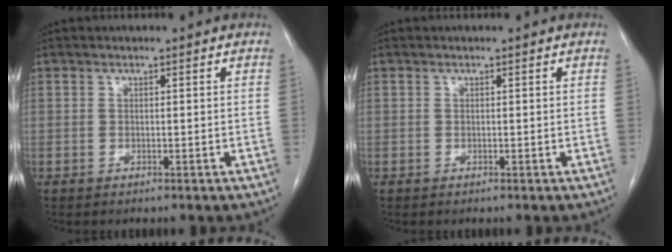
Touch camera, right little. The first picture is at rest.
{"total": 0.0}